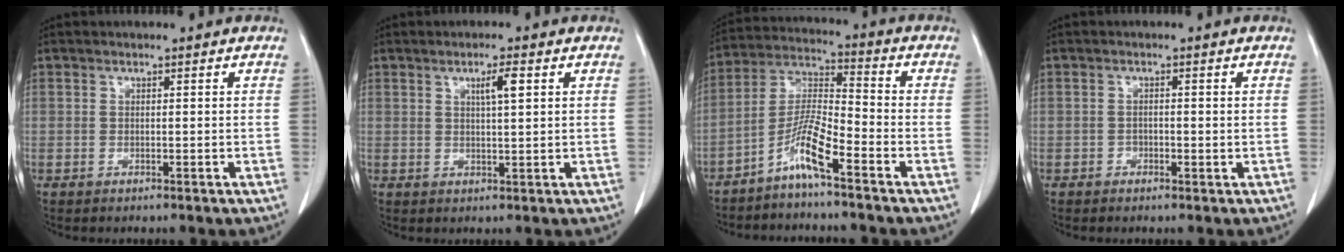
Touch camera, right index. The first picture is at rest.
{"total": 2.9, "force": [1.2, 0.1, 2.6], "torque": [-0.039, 0.002, 0.017]}
{"total": 7.5, "force": [-5.0, 0.2, 5.6], "torque": [-0.119, 0.000, -0.104]}
{"total": 0.7, "force": [-0.5, 0.5, 0.2], "torque": [0.001, 0.003, -0.009]}